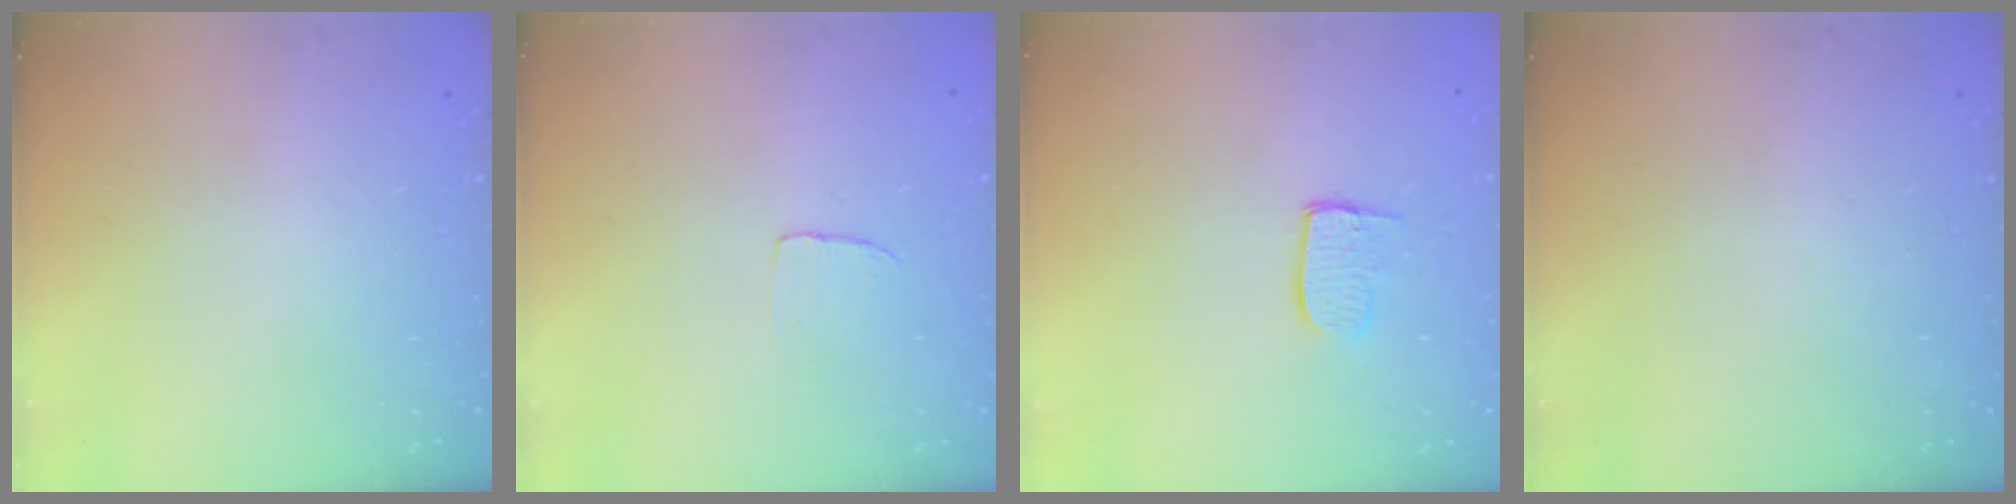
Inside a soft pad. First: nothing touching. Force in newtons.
{"total": 2.4, "press": 2.4, "slide": 0.1}
{"total": 7.0, "press": 7.0, "slide": 0.3}
{"total": 0.0}